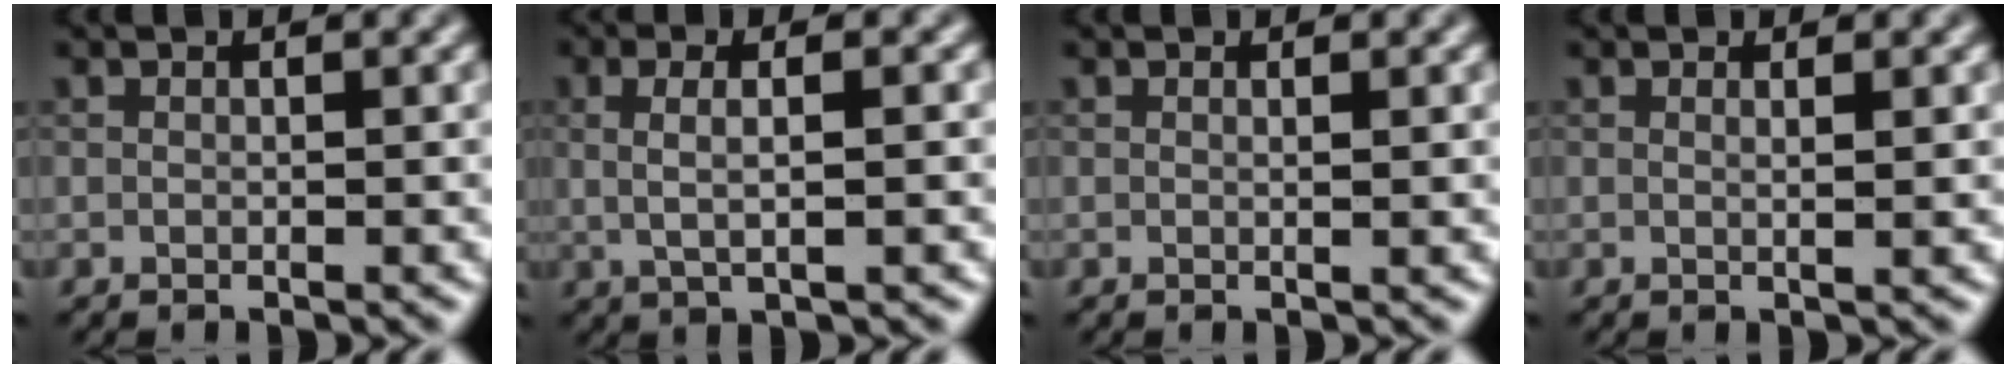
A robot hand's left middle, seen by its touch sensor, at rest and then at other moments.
{"total": 3.2, "force": [0.2, 0.9, 3.1], "torque": [-0.051, -0.003, 0.001]}
{"total": 0.6, "force": [0.0, 0.2, 0.6], "torque": [0.001, 0.004, 0.003]}
{"total": 1.1, "force": [0.1, 0.4, 1.1], "torque": [-0.008, 0.005, 0.003]}